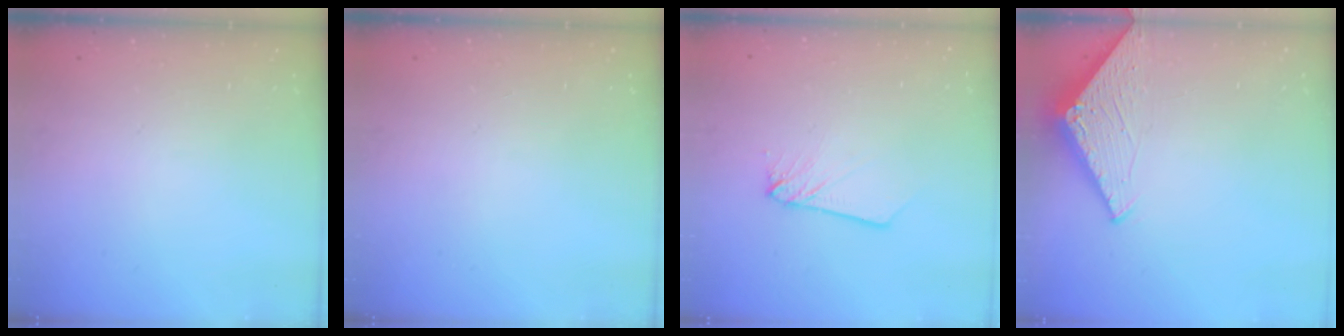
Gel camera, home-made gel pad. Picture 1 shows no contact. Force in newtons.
{"total": 0.0}
{"total": 2.2, "press": 2.2, "slide": 0.1}
{"total": 2.9, "press": 2.9, "slide": 0.2}